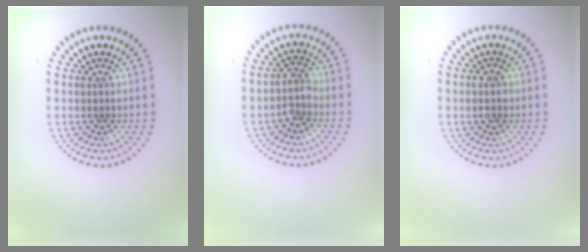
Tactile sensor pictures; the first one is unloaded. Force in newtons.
{"total": 1.8, "press": 1.4, "slide": 1.2}
{"total": 1.2, "press": 1.2, "slide": 0.1}